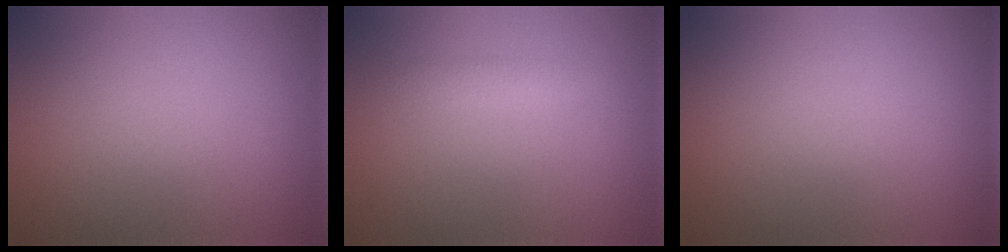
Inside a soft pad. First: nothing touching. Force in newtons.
{"total": 1.2, "press": 1.2, "slide": 0.0}
{"total": 0.0}